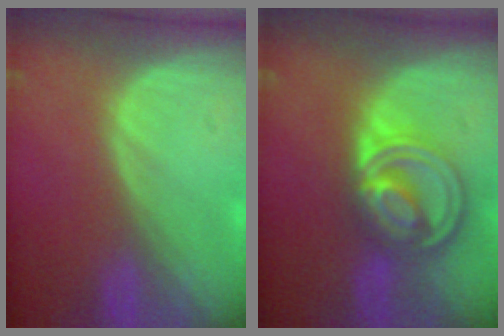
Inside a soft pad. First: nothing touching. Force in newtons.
{"total": 8.7, "press": 7.4, "slide": 4.6}